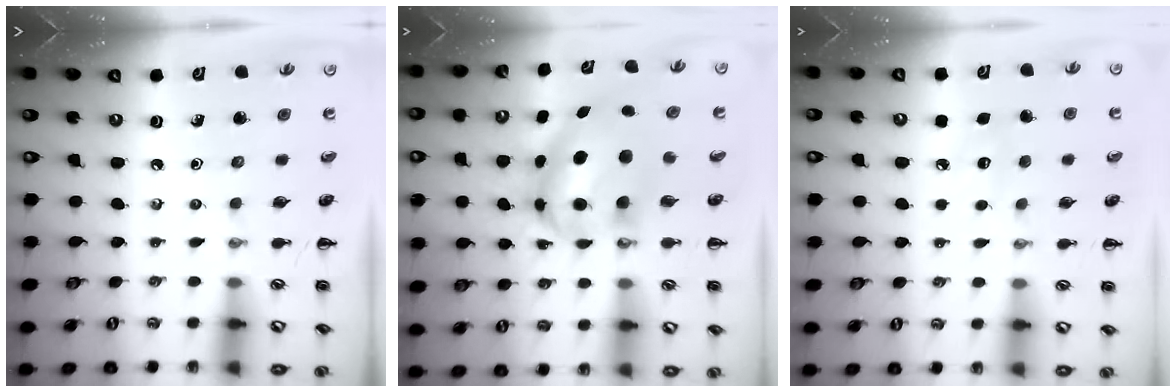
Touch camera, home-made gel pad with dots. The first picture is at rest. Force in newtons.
{"total": 7.5, "press": 7.3, "slide": 1.6}
{"total": 6.1, "press": 5.8, "slide": 1.8}